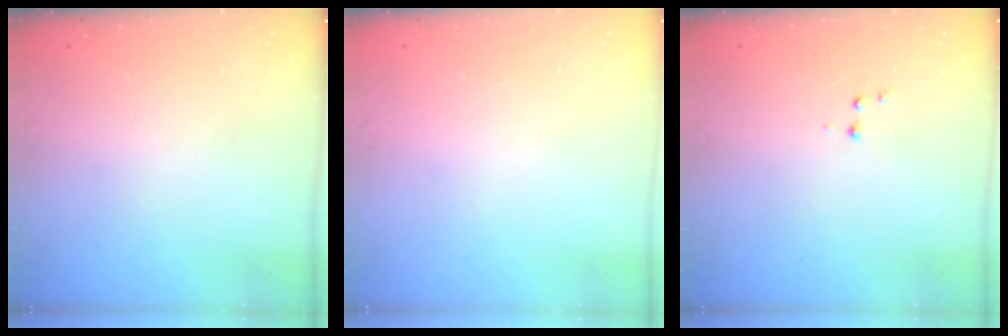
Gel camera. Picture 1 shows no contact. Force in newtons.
{"total": 0.0}
{"total": 2.6, "press": 2.5, "slide": 0.6}